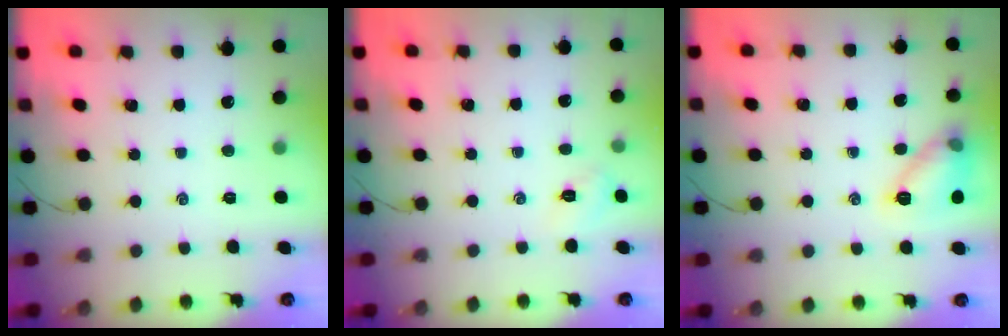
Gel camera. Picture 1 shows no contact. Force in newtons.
{"total": 2.7, "press": 2.6, "slide": 0.8}
{"total": 11.7, "press": 11.7, "slide": 1.0}